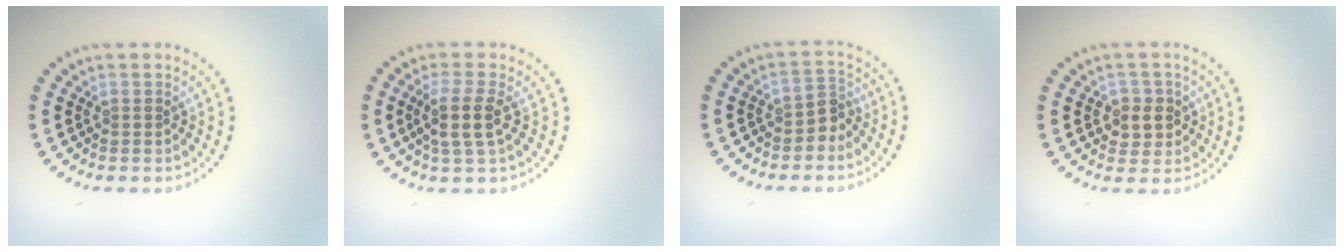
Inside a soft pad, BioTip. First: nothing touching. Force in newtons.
{"total": 2.9, "press": 2.4, "slide": 1.7}
{"total": 2.1, "press": 1.6, "slide": 1.3}
{"total": 2.4, "press": 2.2, "slide": 0.7}